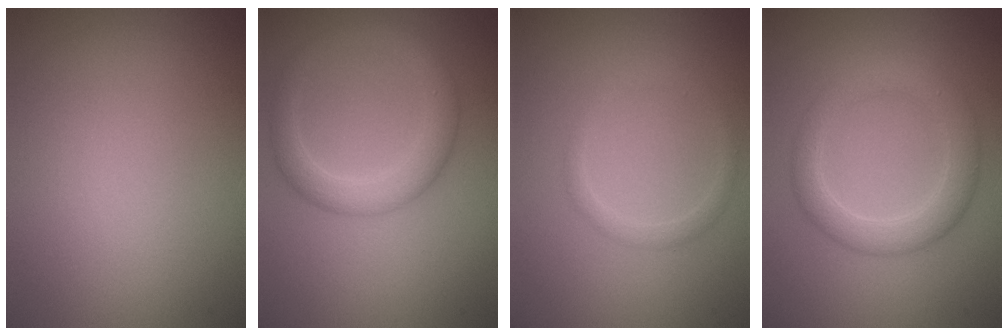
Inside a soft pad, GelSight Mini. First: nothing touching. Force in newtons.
{"total": 3.7, "press": 3.7, "slide": 0.2}
{"total": 1.3, "press": 1.3, "slide": 0.1}
{"total": 3.7, "press": 3.7, "slide": 0.2}